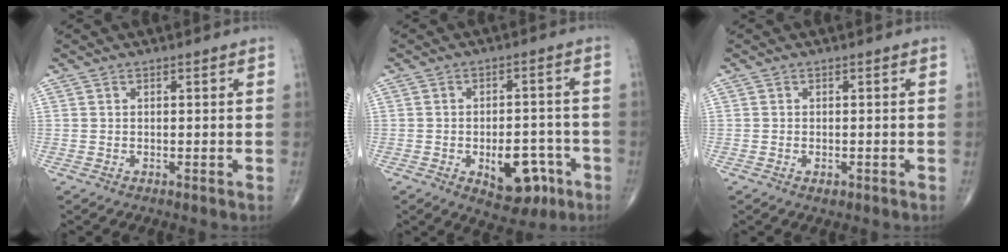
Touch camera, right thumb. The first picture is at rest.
{"total": 10.3, "force": [-4.1, 5.7, 7.5], "torque": [-0.075, 0.026, -0.047]}
{"total": 1.0, "force": [-0.4, 0.6, 0.7], "torque": [-0.010, 0.000, -0.004]}